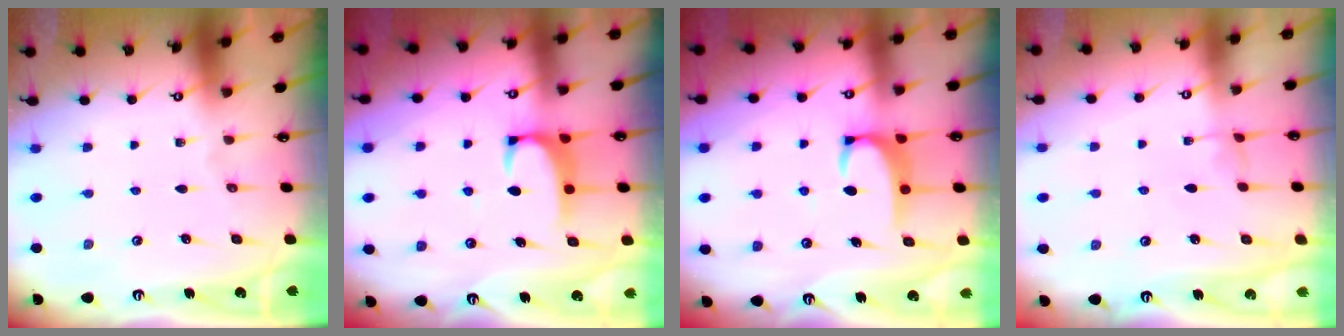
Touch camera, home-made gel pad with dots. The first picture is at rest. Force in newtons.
{"total": 1.6, "press": 1.6, "slide": 0.4}
{"total": 3.5, "press": 3.5, "slide": 0.3}
{"total": 2.5, "press": 2.5, "slide": 0.2}